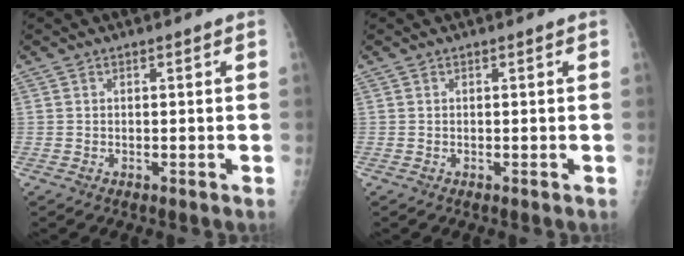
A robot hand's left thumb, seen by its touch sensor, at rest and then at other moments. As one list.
[{"total": 0.0}]